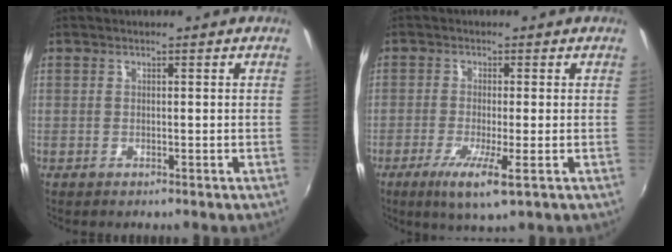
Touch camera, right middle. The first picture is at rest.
{"total": 6.2, "force": [-2.7, 0.2, 5.6], "torque": [-0.118, -0.019, -0.049]}